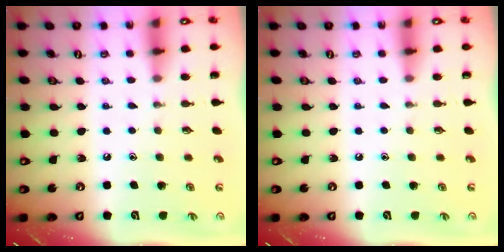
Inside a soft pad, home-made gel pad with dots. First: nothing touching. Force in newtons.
{"total": 0.0}